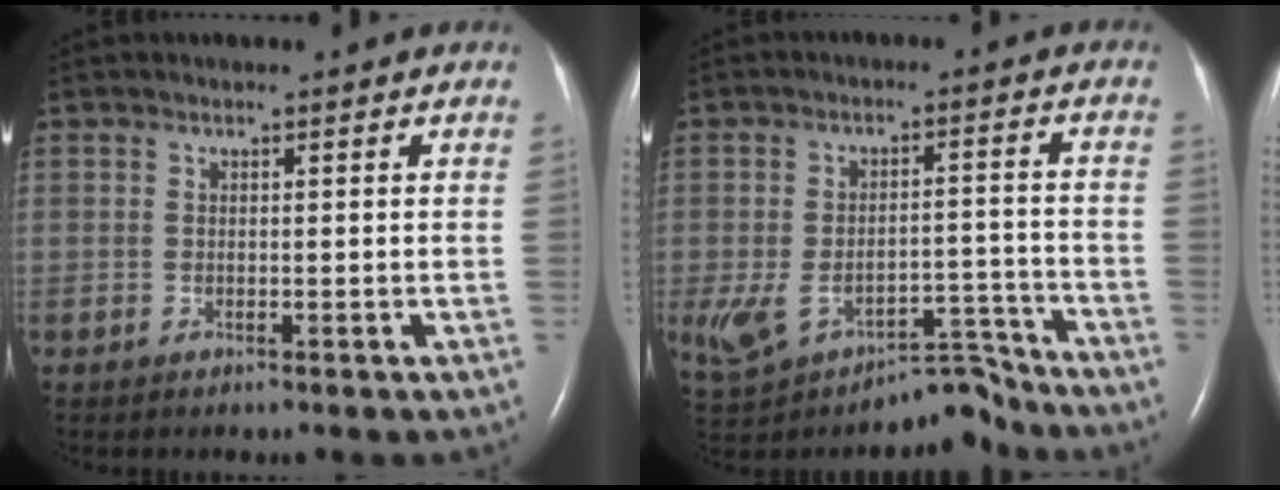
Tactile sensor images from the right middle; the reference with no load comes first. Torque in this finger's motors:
{"motor_torque": [0.11, -0.12, 0.06, 0.06]}